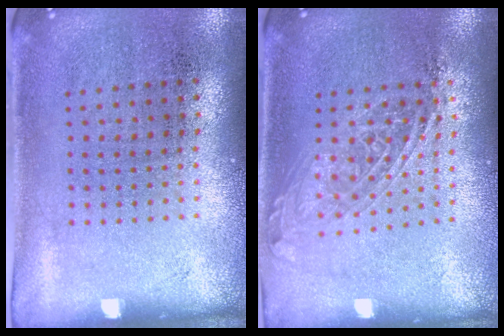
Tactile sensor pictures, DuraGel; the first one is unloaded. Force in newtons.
{"total": 1.6, "press": 1.3, "slide": 0.8}